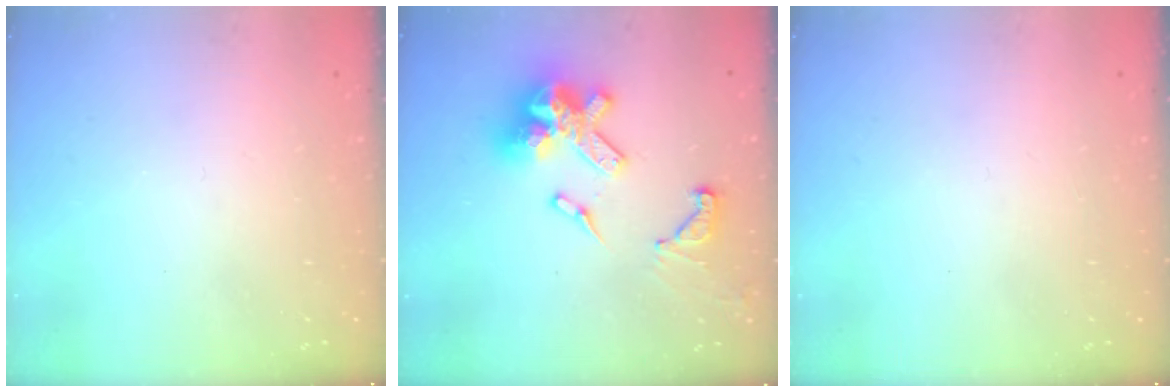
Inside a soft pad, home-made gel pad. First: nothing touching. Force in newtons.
{"total": 17.8, "press": 17.7, "slide": 1.7}
{"total": 0.0}